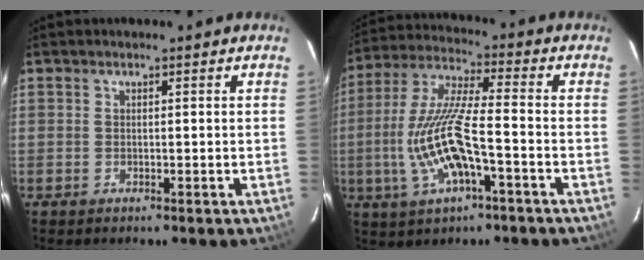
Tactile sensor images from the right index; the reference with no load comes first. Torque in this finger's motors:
{"motor_torque": [1.36, -0.78, 0.68, 0.21]}